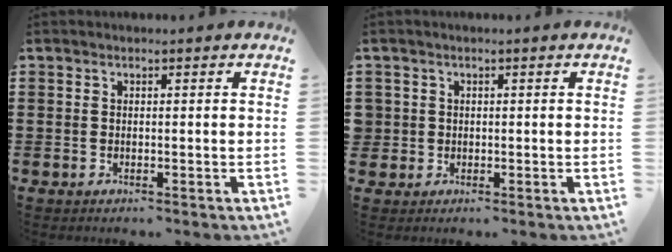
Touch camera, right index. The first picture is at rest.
{"total": 1.6, "force": [0.0, 1.6, 0.1], "torque": [-0.009, 0.007, -0.003]}